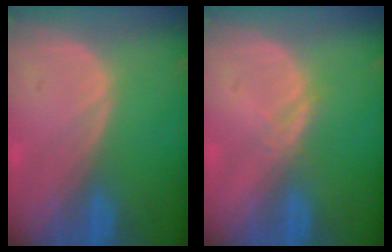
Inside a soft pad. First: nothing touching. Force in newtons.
{"total": 1.3, "press": 1.3, "slide": 0.1}